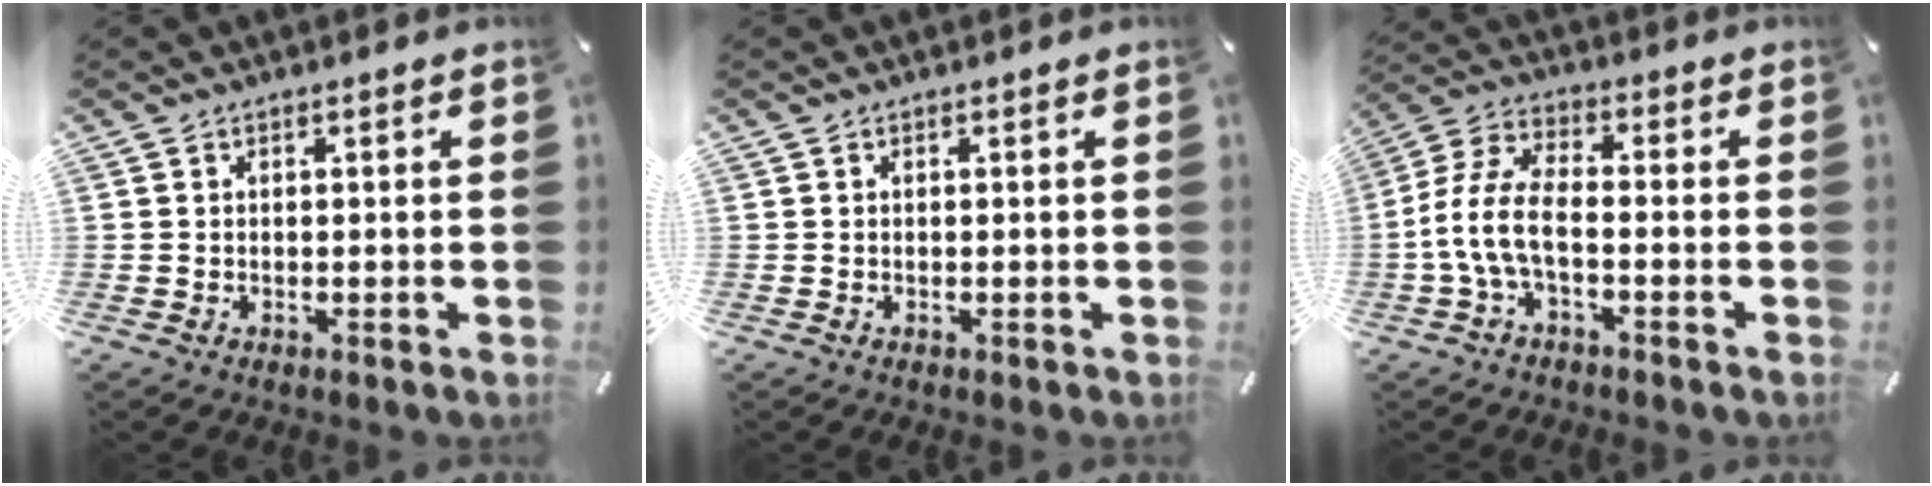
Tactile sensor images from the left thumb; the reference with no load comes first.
{"total": 0.0}
{"total": 9.0, "force": [-3.1, 4.3, 7.3], "torque": [-0.167, -0.002, -0.059]}